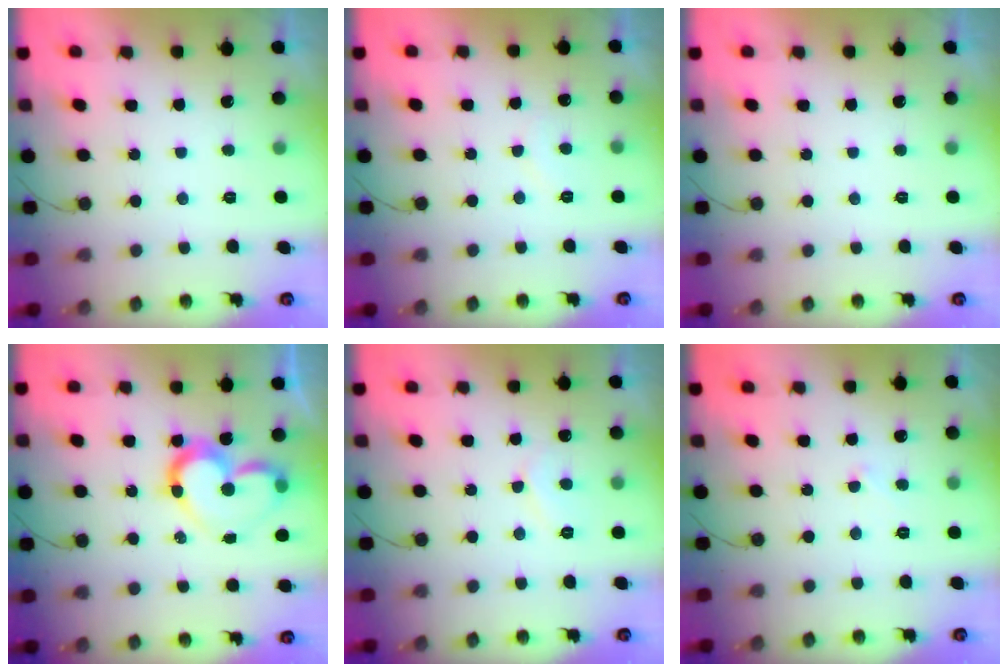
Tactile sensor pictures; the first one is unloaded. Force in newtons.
{"total": 4.8, "press": 4.8, "slide": 0.4}
{"total": 0.0}
{"total": 13.0, "press": 12.9, "slide": 1.1}
{"total": 5.6, "press": 5.6, "slide": 0.6}
{"total": 3.1, "press": 3.1, "slide": 0.2}